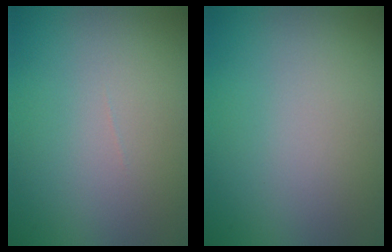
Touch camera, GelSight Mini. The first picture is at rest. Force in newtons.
{"total": 0.0}